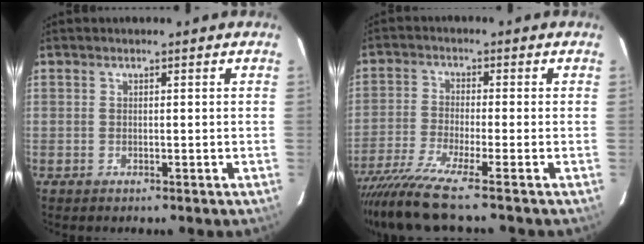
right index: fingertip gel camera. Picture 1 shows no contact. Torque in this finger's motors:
{"motor_torque": [1.47, -0.68, 0.60, 0.16]}